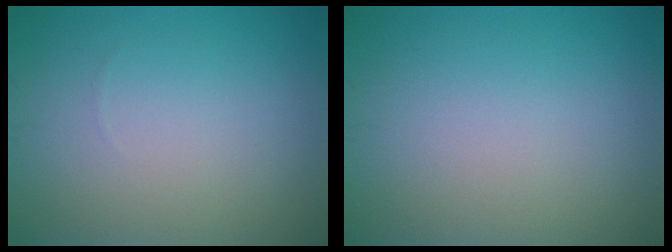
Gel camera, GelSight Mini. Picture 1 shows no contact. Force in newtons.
{"total": 0.0}